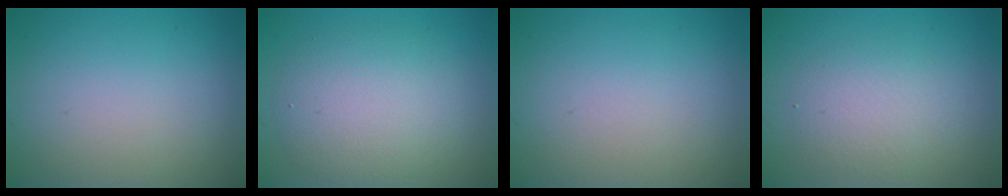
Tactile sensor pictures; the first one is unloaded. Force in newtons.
{"total": 5.1, "press": 5.1, "slide": 0.6}
{"total": 0.0}
{"total": 2.8, "press": 2.8, "slide": 0.1}